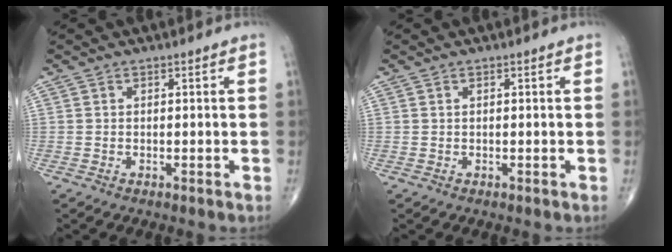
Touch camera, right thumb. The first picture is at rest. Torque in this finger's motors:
{"motor_torque": [0.02, -0.22, 0.26, -0.03, 0.03]}